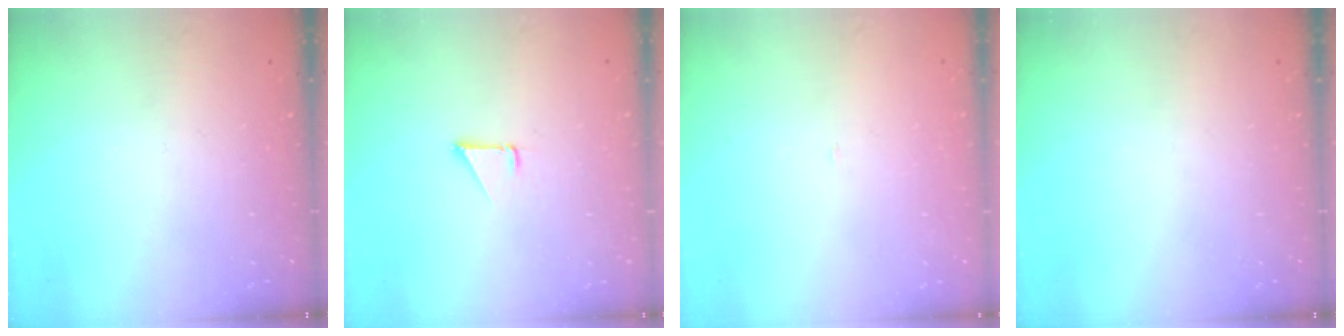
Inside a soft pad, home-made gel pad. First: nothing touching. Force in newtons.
{"total": 1.3, "press": 1.3, "slide": 0.1}
{"total": 2.1, "press": 2.1, "slide": 0.1}
{"total": 0.0}